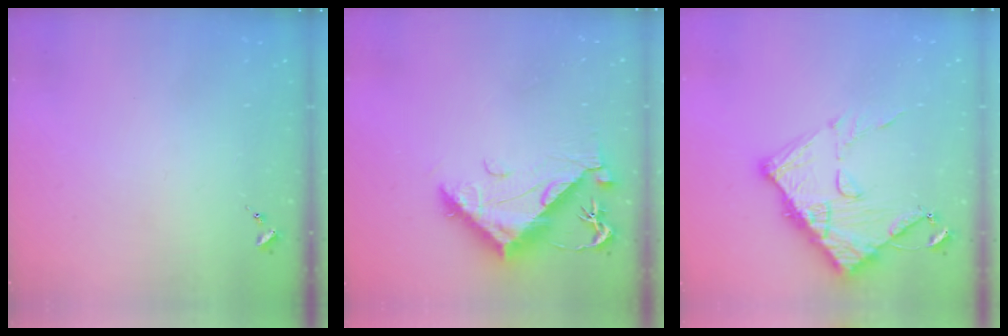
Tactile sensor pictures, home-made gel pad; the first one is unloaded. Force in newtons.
{"total": 12.3, "press": 12.2, "slide": 1.5}
{"total": 14.5, "press": 14.5, "slide": 1.4}